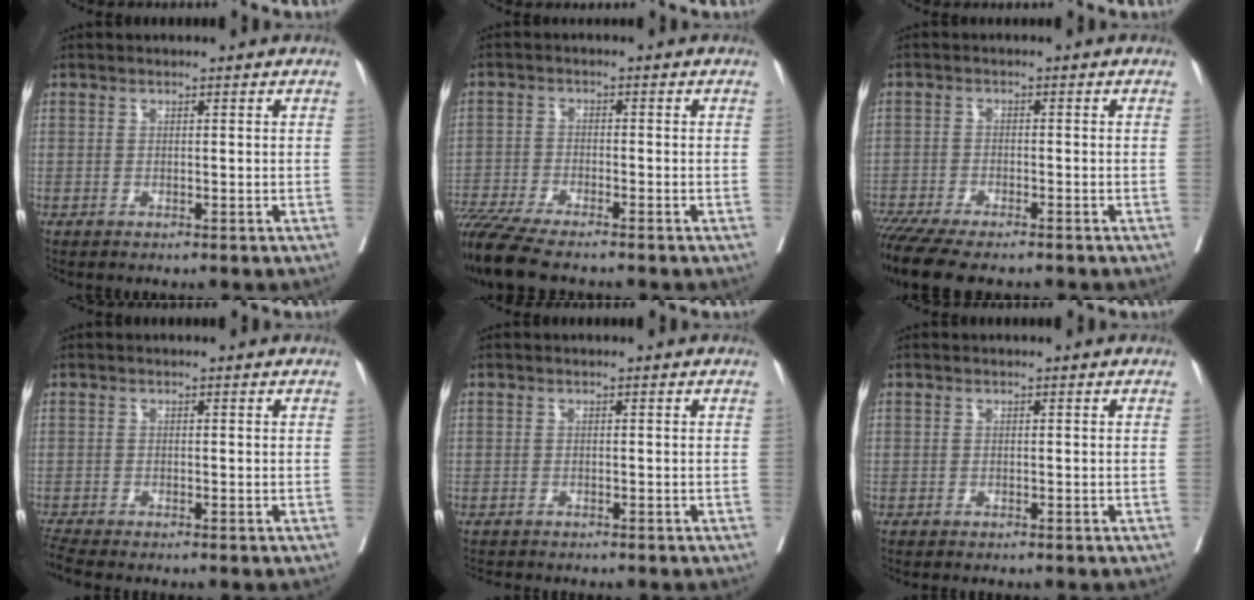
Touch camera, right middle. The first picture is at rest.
{"total": 9.7, "force": [-8.3, 0.6, 5.0], "torque": [-0.091, -0.023, -0.143]}
{"total": 10.9, "force": [-9.1, 2.0, 5.7], "torque": [-0.100, -0.016, -0.147]}
{"total": 2.2, "force": [-2.1, -0.6, 0.4], "torque": [-0.017, -0.013, -0.045]}
{"total": 2.5, "force": [-2.3, 0.6, 0.8], "torque": [-0.014, -0.005, -0.034]}
{"total": 0.9, "force": [-0.8, 0.1, 0.4], "torque": [-0.012, -0.004, -0.012]}